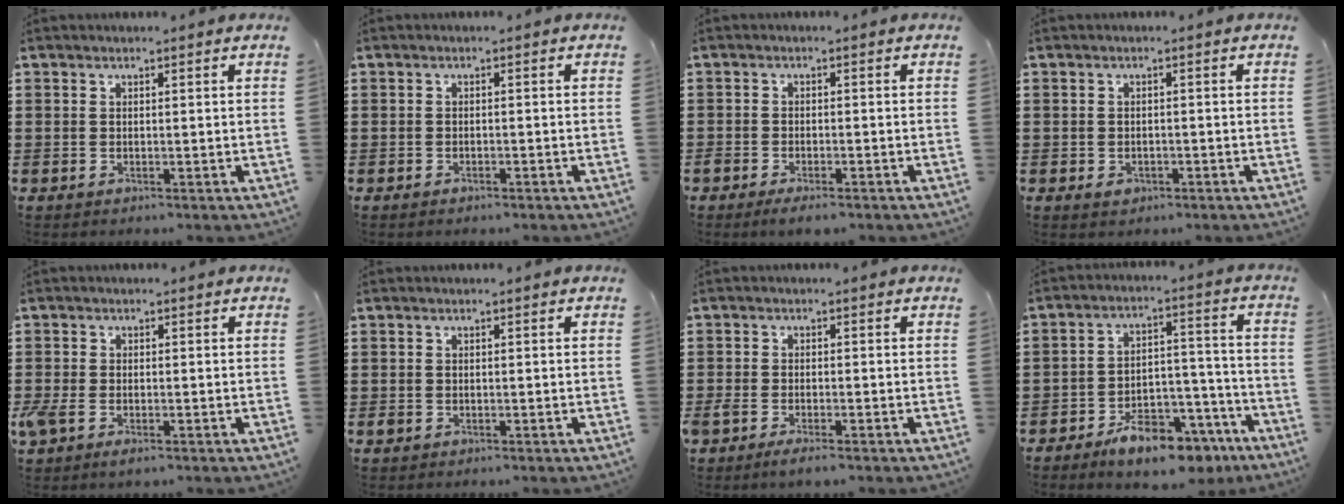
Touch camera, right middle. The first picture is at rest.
{"total": 0.8, "force": [-0.7, 0.3, 0.2], "torque": [-0.005, -0.001, -0.014]}
{"total": 1.9, "force": [-1.6, 0.5, 0.9], "torque": [-0.024, 0.001, -0.034]}
{"total": 1.1, "force": [-0.6, 0.8, 0.5], "torque": [-0.013, 0.000, -0.013]}
{"total": 2.4, "force": [-1.1, 1.1, 1.8], "torque": [-0.055, -0.007, -0.025]}
{"total": 0.6, "force": [-0.3, 0.5, 0.2], "torque": [-0.005, 0.002, -0.008]}
{"total": 2.2, "force": [-1.7, 0.5, 1.4], "torque": [-0.040, -0.002, -0.036]}
{"total": 8.7, "force": [-7.1, 3.2, 3.9], "torque": [-0.057, 0.033, -0.127]}